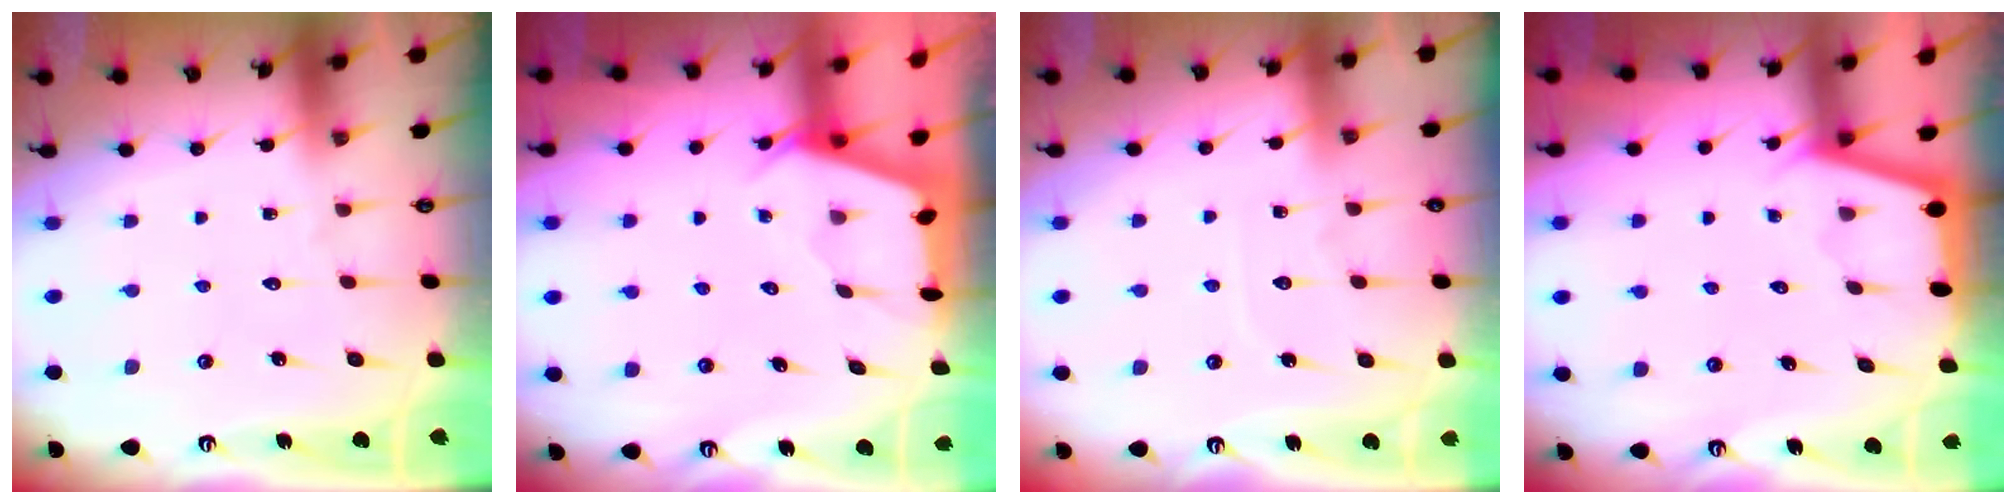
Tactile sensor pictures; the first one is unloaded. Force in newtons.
{"total": 2.5, "press": 2.5, "slide": 0.3}
{"total": 4.2, "press": 4.2, "slide": 0.5}
{"total": 2.0, "press": 2.0, "slide": 0.3}